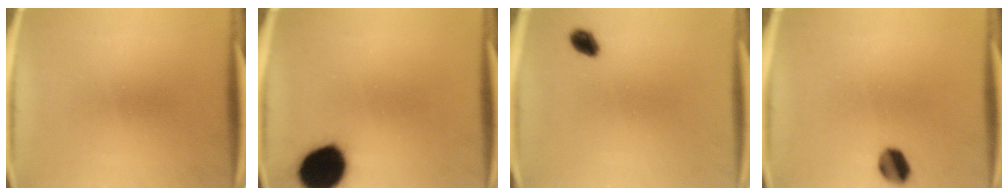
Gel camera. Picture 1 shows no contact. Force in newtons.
{"total": 16.1}
{"total": 2.8}
{"total": 5.6}